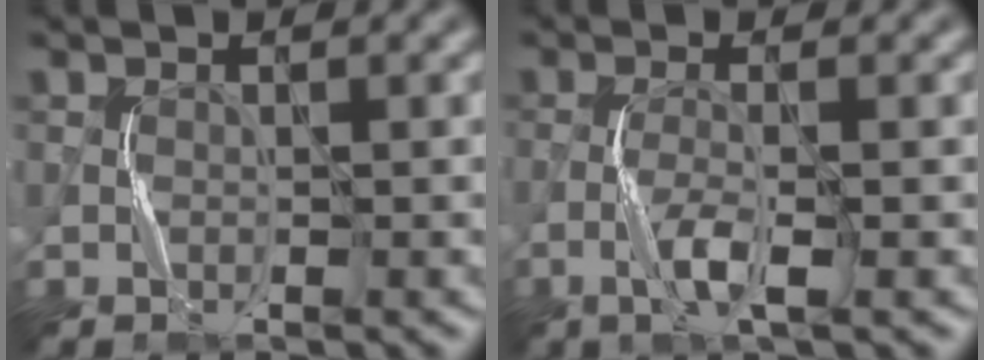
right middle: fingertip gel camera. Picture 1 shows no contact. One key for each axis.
{"total": 2.5, "fx": -1.2, "fy": 0.3, "fz": 2.2, "tx": -0.051, "ty": 0.007, "tz": -0.029}